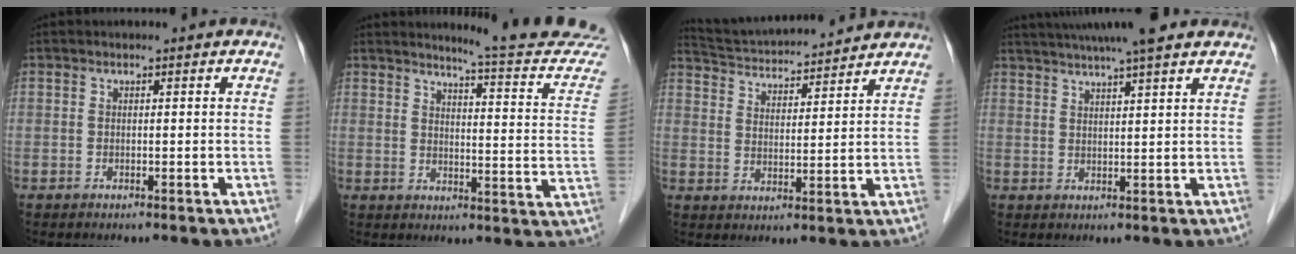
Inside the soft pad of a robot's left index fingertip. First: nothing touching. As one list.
[{"total": 15.4, "force": [14.9, -1.1, 4.0], "torque": [-0.053, -0.102, 0.163]}, {"total": 14.5, "force": [13.8, 1.4, 4.4], "torque": [-0.084, 0.025, 0.218]}, {"total": 13.9, "force": [11.8, 0.6, 7.3], "torque": [-0.124, 0.033, 0.163]}]